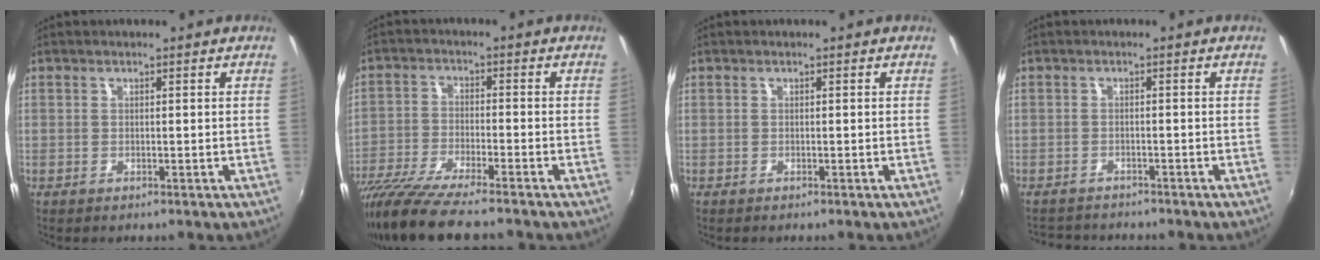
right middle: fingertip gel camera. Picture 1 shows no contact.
{"total": 13.3, "force": [-11.0, 0.9, 7.4], "torque": [-0.160, -0.047, -0.200]}
{"total": 0.0}
{"total": 4.8, "force": [-4.5, 1.1, 0.9], "torque": [-0.030, -0.005, -0.072]}